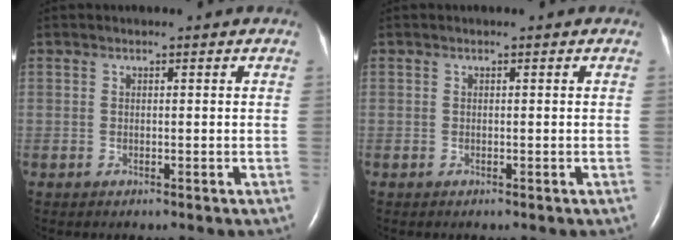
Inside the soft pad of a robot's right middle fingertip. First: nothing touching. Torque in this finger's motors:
{"motor_torque": [0.57, -1.57, -0.45, -0.21]}